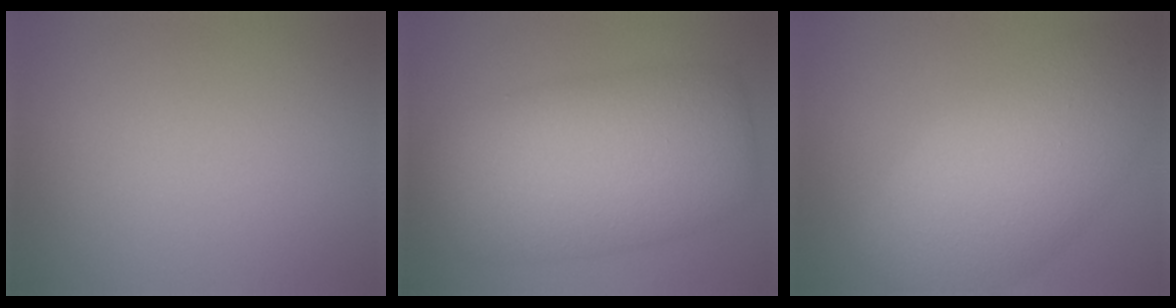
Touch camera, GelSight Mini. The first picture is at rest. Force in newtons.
{"total": 10.6, "press": 10.6, "slide": 0.3}
{"total": 9.2, "press": 9.2, "slide": 0.5}